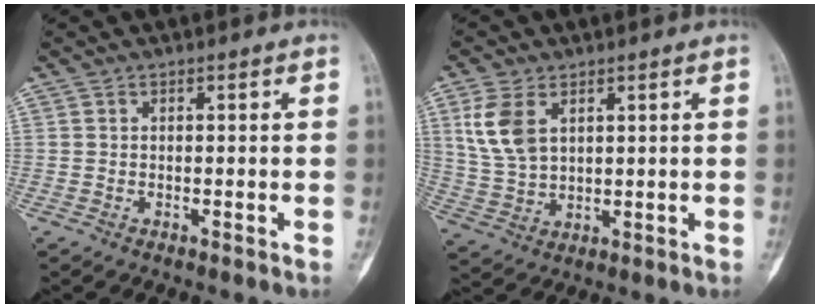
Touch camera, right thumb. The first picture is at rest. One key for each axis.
{"total": 8.1, "fx": 3.2, "fy": 4.8, "fz": 5.7, "tx": -0.113, "ty": -0.006, "tz": 0.072}